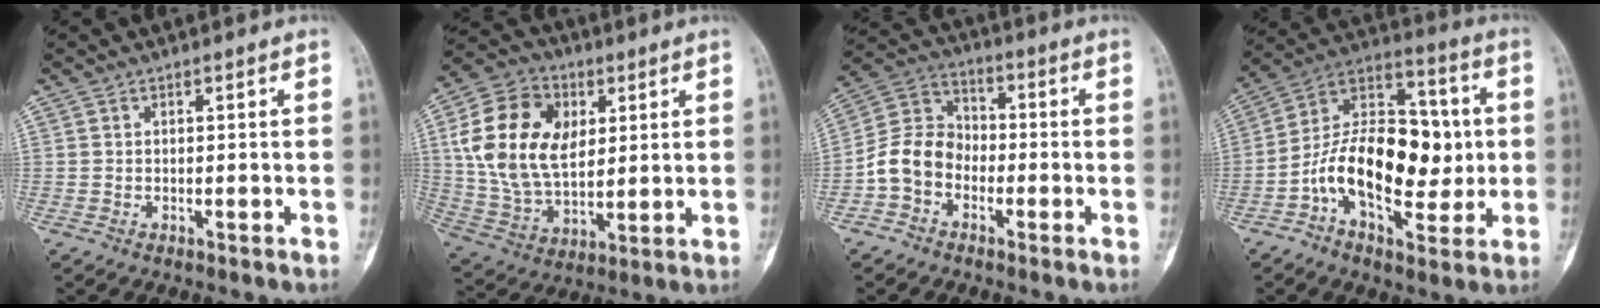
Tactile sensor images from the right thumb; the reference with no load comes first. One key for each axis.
{"total": 19.8, "fx": 4.8, "fy": 13.2, "fz": 14.0, "tx": -0.246, "ty": -0.008, "tz": 0.091}
{"total": 9.4, "fx": -3.3, "fy": 7.4, "fz": 4.8, "tx": -0.079, "ty": 0.040, "tz": -0.075}
{"total": 20.8, "fx": -2.1, "fy": 11.9, "fz": 16.9, "tx": -0.246, "ty": 0.034, "tz": -0.037}